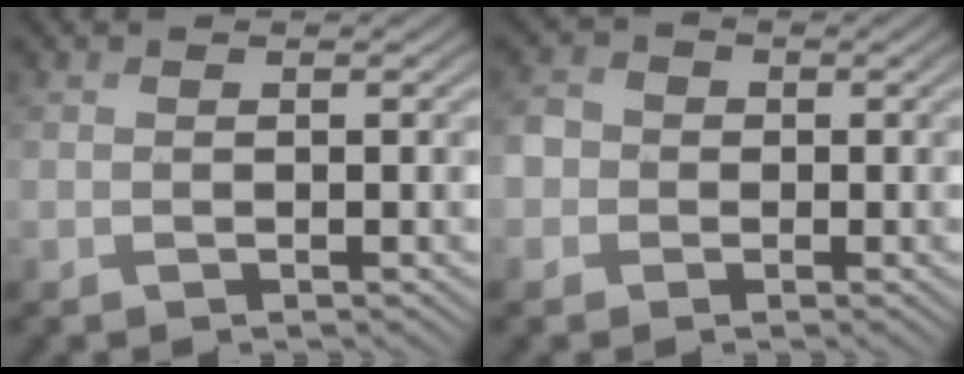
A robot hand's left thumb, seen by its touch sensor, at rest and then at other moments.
{"total": 3.2, "force": [-0.6, 3.1, 0.7], "torque": [-0.024, 0.004, -0.027]}